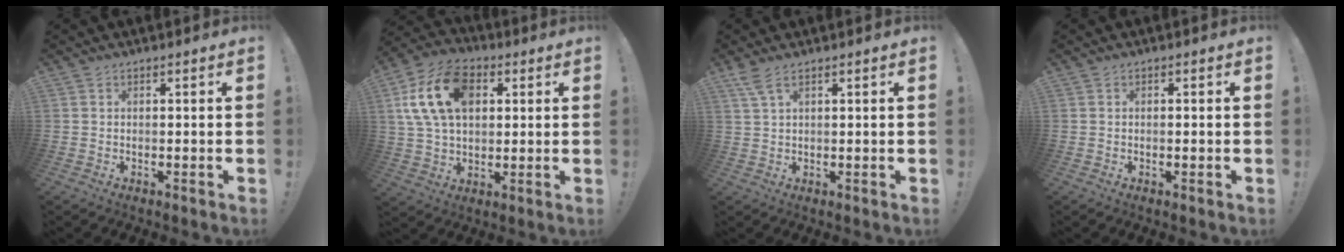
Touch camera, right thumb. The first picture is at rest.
{"total": 18.3, "force": [5.1, 12.4, 12.5], "torque": [-0.222, -0.007, 0.092]}
{"total": 3.7, "force": [2.3, 0.9, 2.7], "torque": [-0.057, -0.007, 0.043]}
{"total": 0.5, "force": [-0.4, 0.0, 0.4], "torque": [-0.013, 0.003, -0.005]}